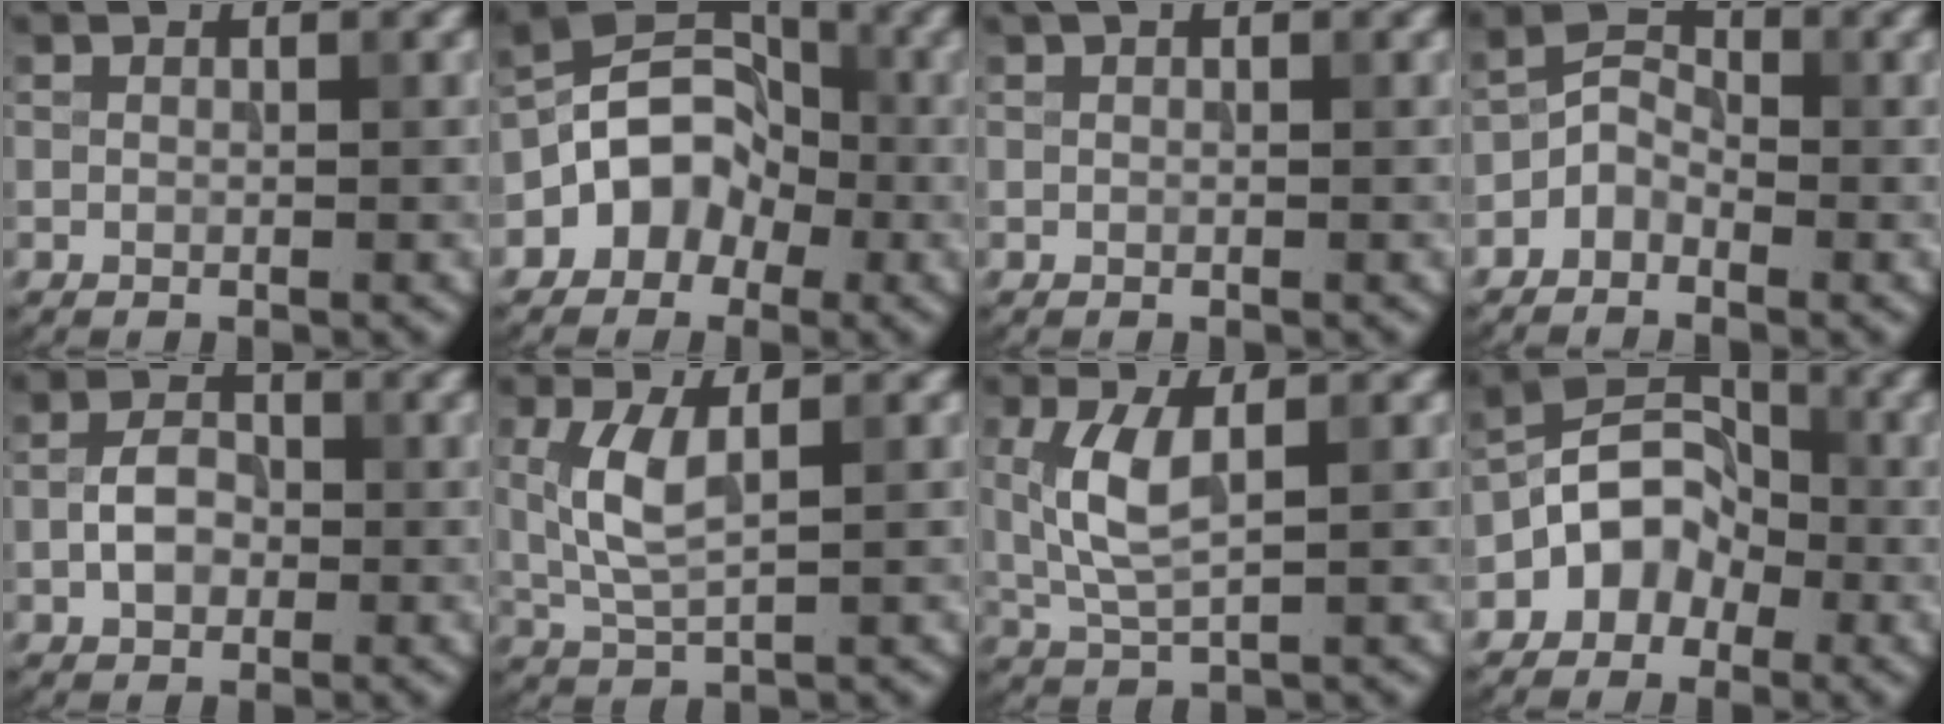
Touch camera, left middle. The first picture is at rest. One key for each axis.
{"total": 5.8, "fx": -2.1, "fy": 4.6, "fz": 2.8, "tx": -0.013, "ty": 0.016, "tz": -0.058}
{"total": 0.8, "fx": 0.5, "fy": 0.3, "fz": 0.5, "tx": -0.008, "ty": 0.005, "tz": 0.009}
{"total": 2.4, "fx": -1.5, "fy": 1.6, "fz": 1.0, "tx": -0.013, "ty": 0.013, "tz": -0.039}
{"total": 3.2, "fx": -0.7, "fy": 2.2, "fz": 2.2, "tx": -0.039, "ty": 0.005, "tz": -0.017}
{"total": 4.2, "fx": 0.9, "fy": 1.6, "fz": 3.8, "tx": -0.089, "ty": 0.001, "tz": 0.021}
{"total": 4.7, "fx": 0.9, "fy": 1.8, "fz": 4.2, "tx": -0.101, "ty": 0.002, "tz": 0.022}
{"total": 5.2, "fx": -2.1, "fy": 4.0, "fz": 2.5, "tx": -0.012, "ty": 0.014, "tz": -0.054}